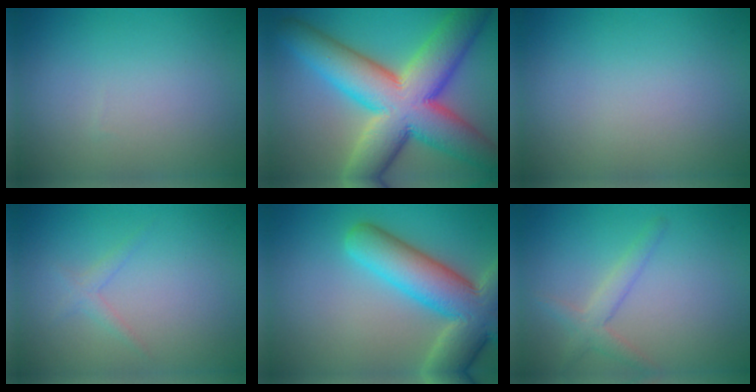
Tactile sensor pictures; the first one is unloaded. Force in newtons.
{"total": 14.4, "press": 14.4, "slide": 0.6}
{"total": 0.0}
{"total": 1.1, "press": 1.1, "slide": 0.0}
{"total": 9.5, "press": 9.5, "slide": 0.7}
{"total": 2.2, "press": 2.2, "slide": 0.1}